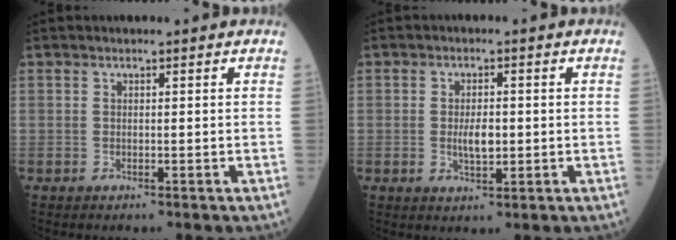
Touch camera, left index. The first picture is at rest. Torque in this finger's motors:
{"motor_torque": [0.65, -0.04, 0.10, 0.09]}